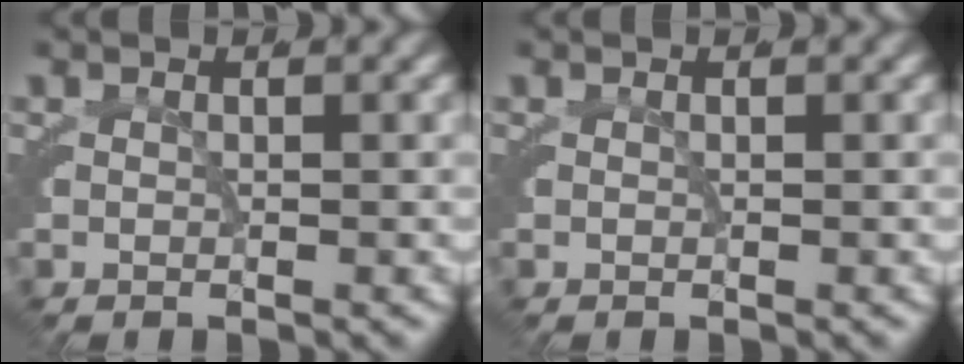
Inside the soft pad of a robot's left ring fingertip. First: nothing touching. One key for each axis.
{"total": 0.0}